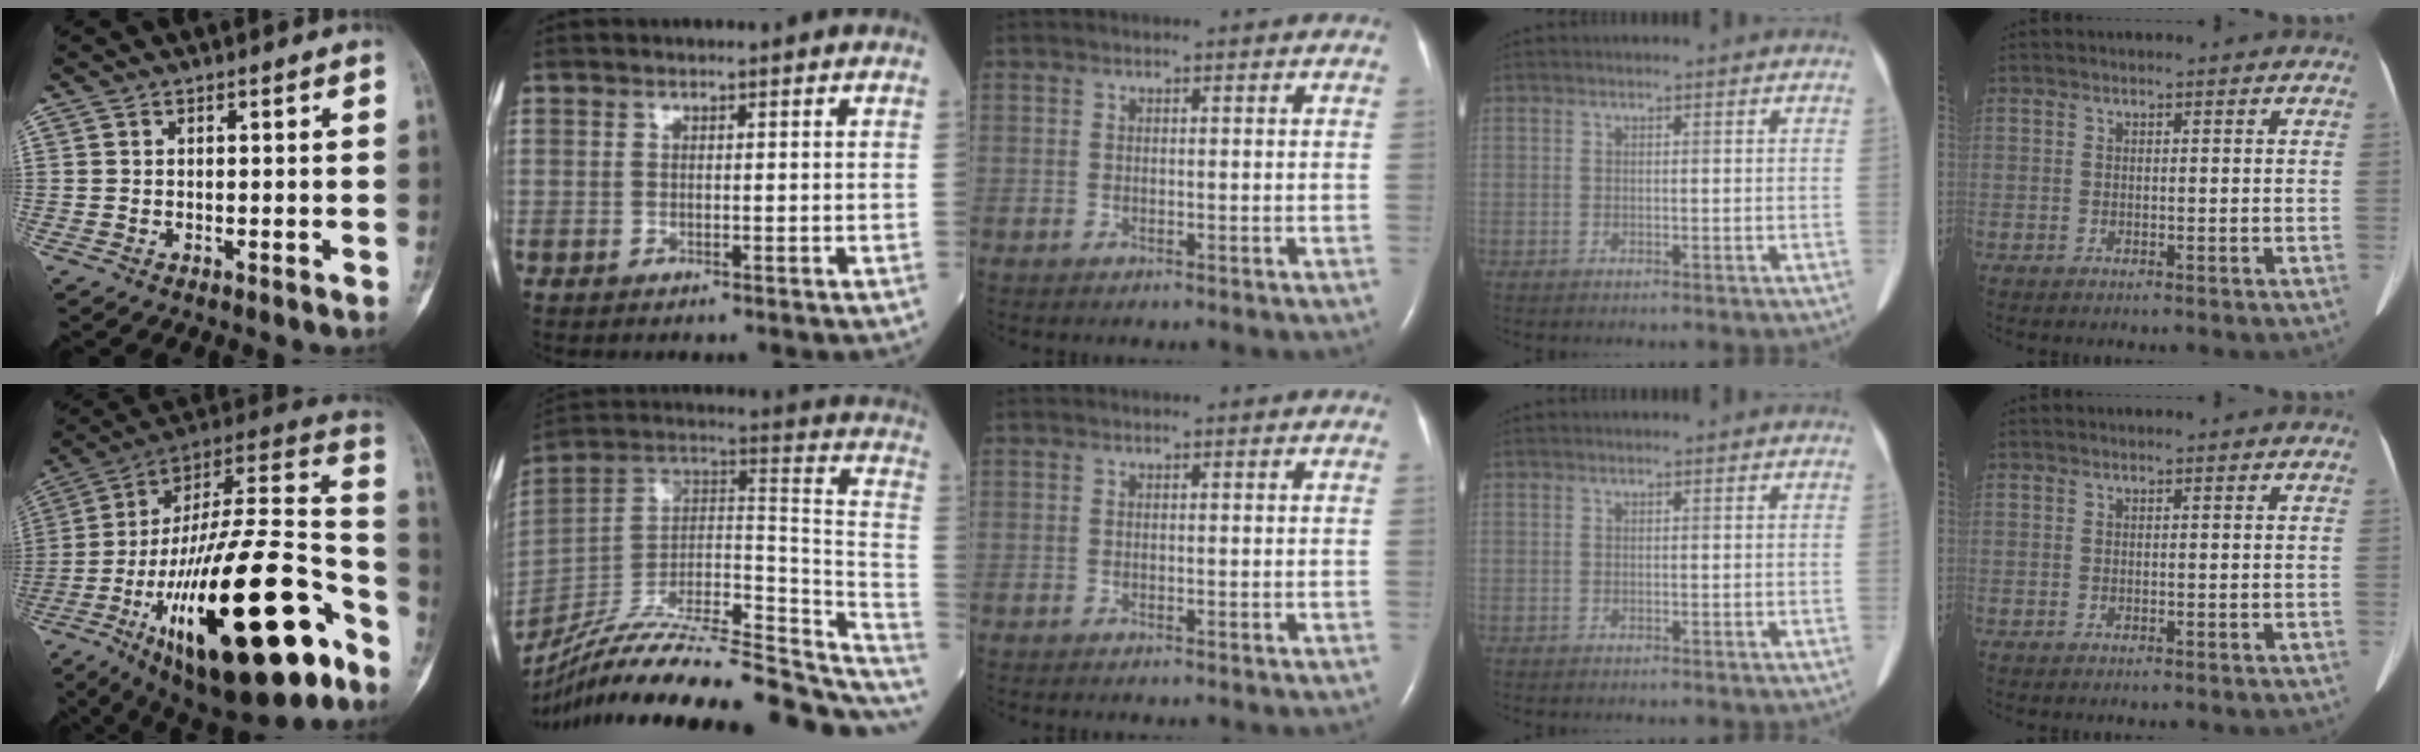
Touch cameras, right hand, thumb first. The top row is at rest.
{"thumb": {"total": 38.8, "force": [-17.0, 13.3, 32.3], "torque": [-0.496, 0.061, -0.266]}, "index": {"total": 29.8, "force": [-22.7, 6.7, 18.1], "torque": [-0.250, 0.007, -0.356]}}